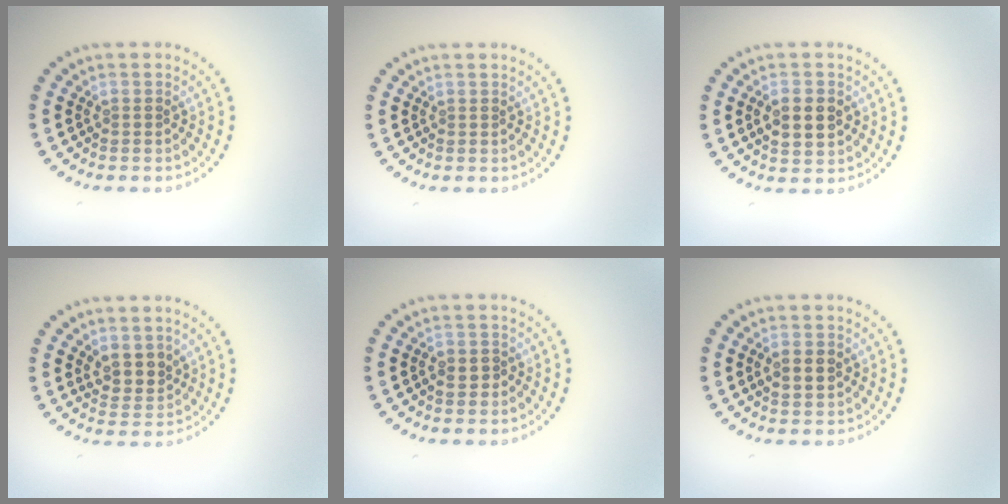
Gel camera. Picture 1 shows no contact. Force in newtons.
{"total": 0.0}
{"total": 3.2, "press": 3.2, "slide": 0.1}
{"total": 2.4, "press": 2.2, "slide": 1.0}
{"total": 0.9, "press": 0.9, "slide": 0.2}
{"total": 1.7, "press": 1.7, "slide": 0.2}